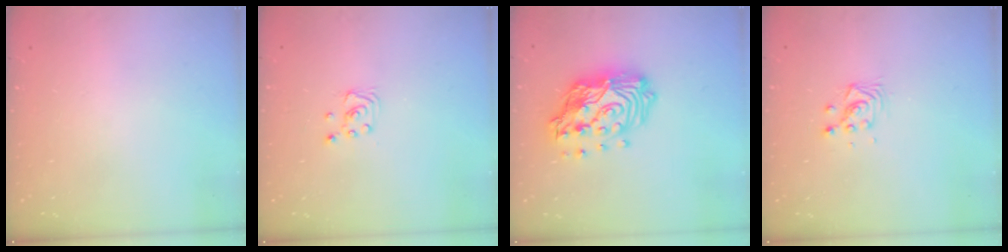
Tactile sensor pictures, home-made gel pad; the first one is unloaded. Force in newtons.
{"total": 2.3, "press": 2.3, "slide": 0.2}
{"total": 18.6, "press": 18.5, "slide": 1.9}
{"total": 3.7, "press": 3.7, "slide": 0.3}